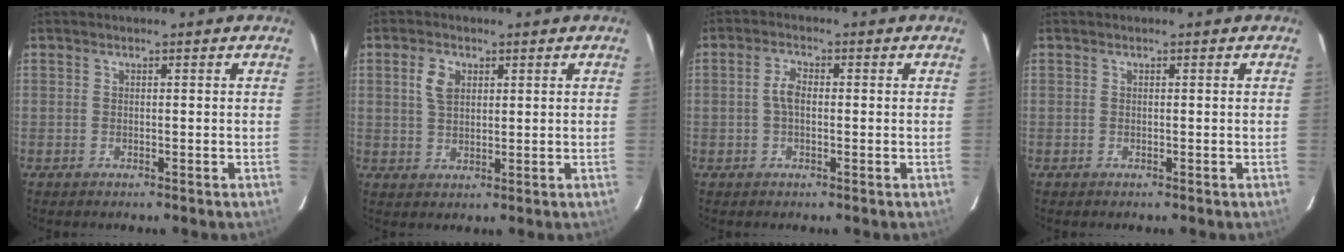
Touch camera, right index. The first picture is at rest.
{"total": 4.3, "force": [1.6, 2.8, 2.9], "torque": [-0.054, 0.009, 0.030]}
{"total": 3.1, "force": [-0.2, 1.7, 2.5], "torque": [-0.054, 0.008, -0.002]}
{"total": 0.0}